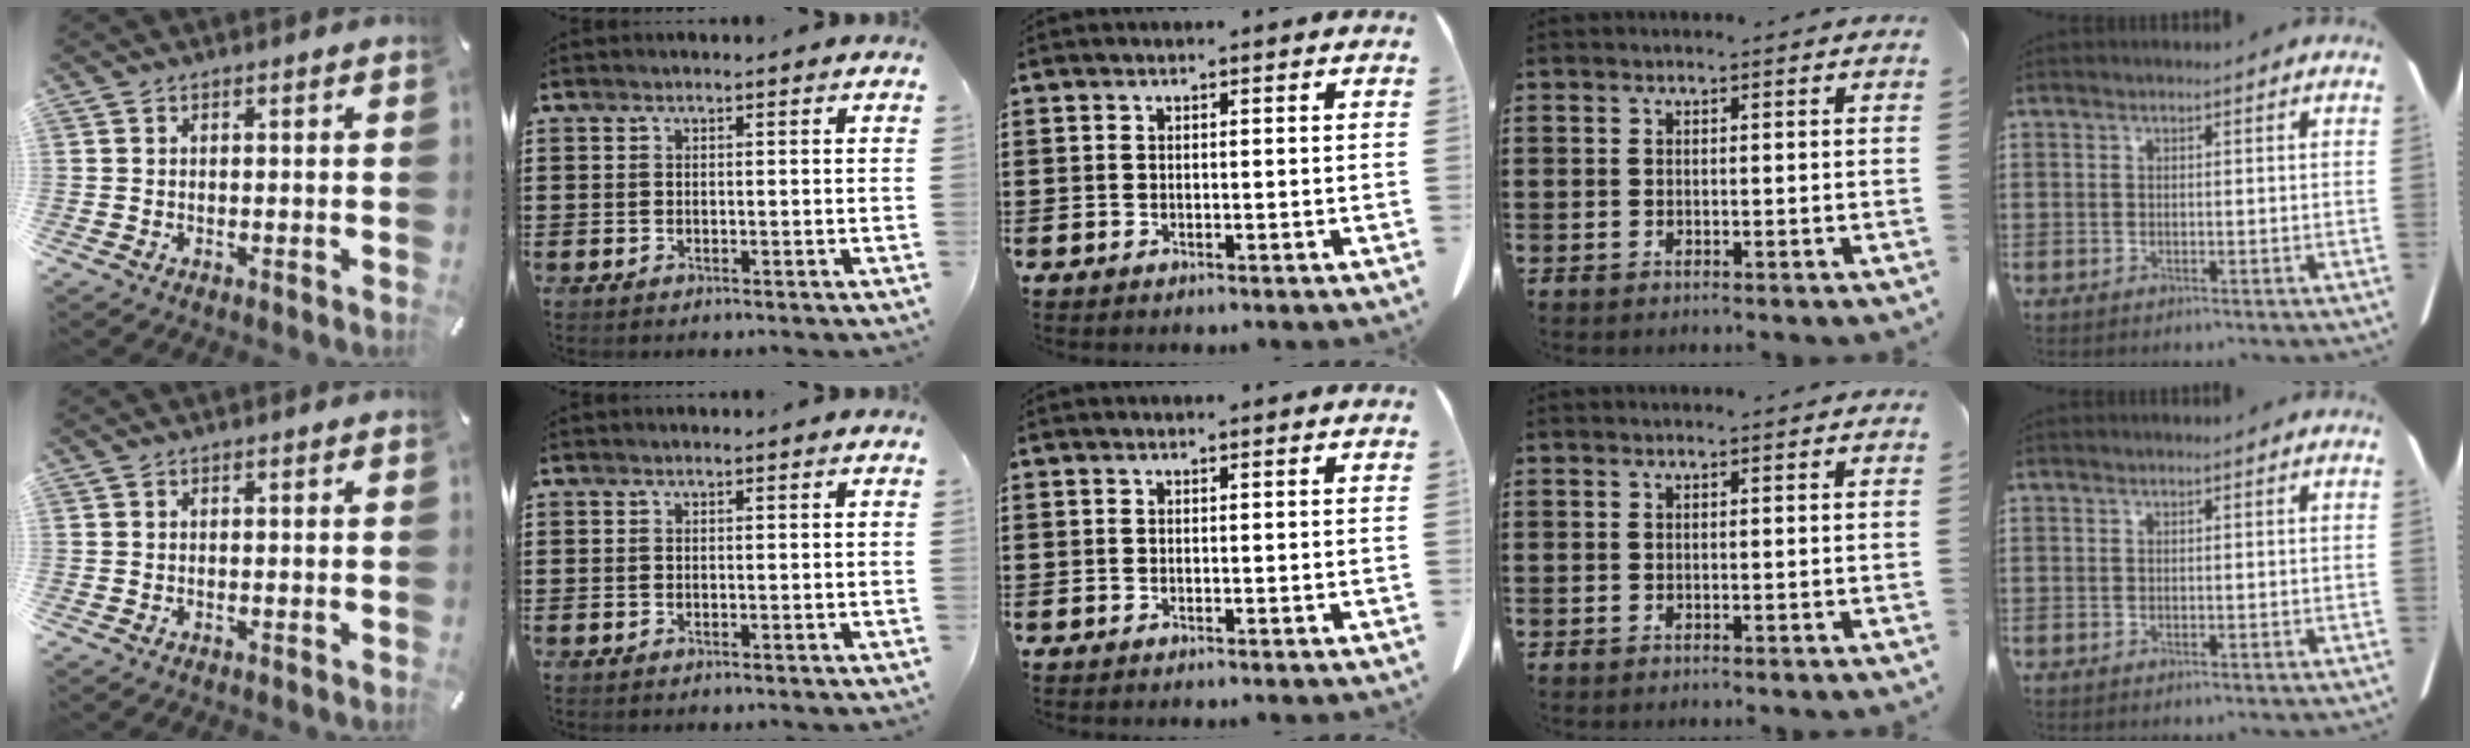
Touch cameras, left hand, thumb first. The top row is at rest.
{}